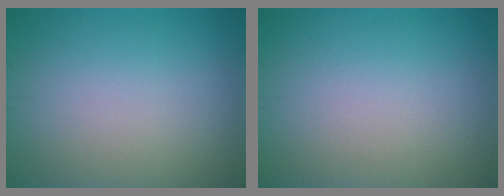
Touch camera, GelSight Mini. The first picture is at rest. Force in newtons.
{"total": 0.0}